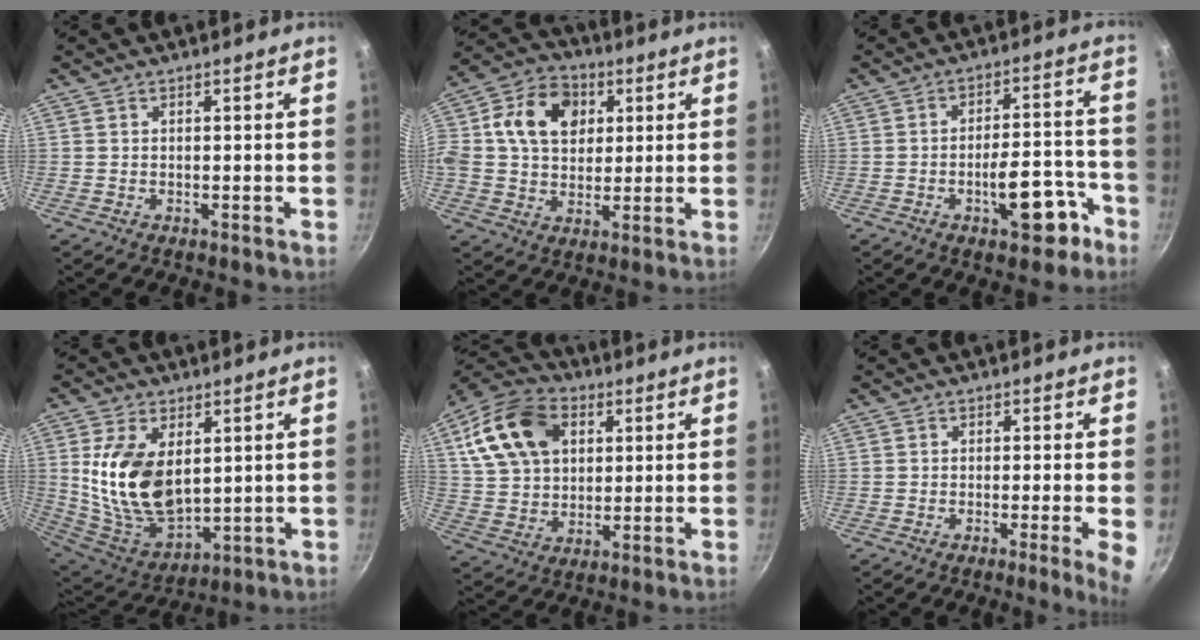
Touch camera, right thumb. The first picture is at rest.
{"total": 16.3, "force": [4.0, 12.3, 9.9], "torque": [-0.155, 0.017, 0.049]}
{"total": 10.8, "force": [-5.3, 4.6, 8.2], "torque": [-0.087, 0.052, -0.066]}
{"total": 16.8, "force": [3.2, 10.1, 13.1], "torque": [-0.229, -0.034, 0.078]}
{"total": 16.9, "force": [5.6, 11.9, 10.6], "torque": [-0.177, 0.003, 0.097]}
{"total": 4.9, "force": [-1.3, 0.0, 4.7], "torque": [-0.062, -0.002, -0.021]}